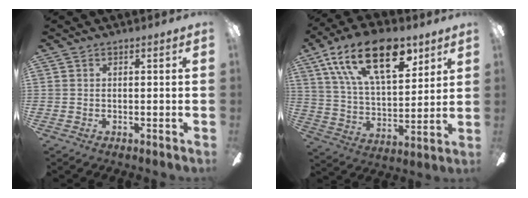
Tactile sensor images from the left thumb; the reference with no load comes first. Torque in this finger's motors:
{"motor_torque": [0.63, 0.42, 1.73, -1.04, 0.52]}